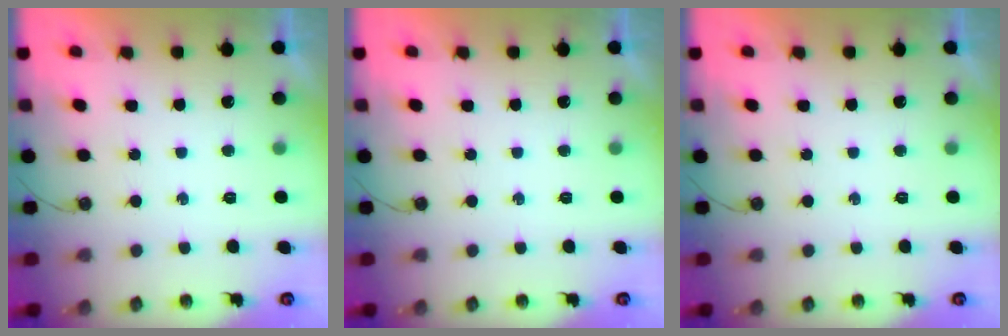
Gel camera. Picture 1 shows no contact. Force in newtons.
{"total": 0.0}
{"total": 0.0}